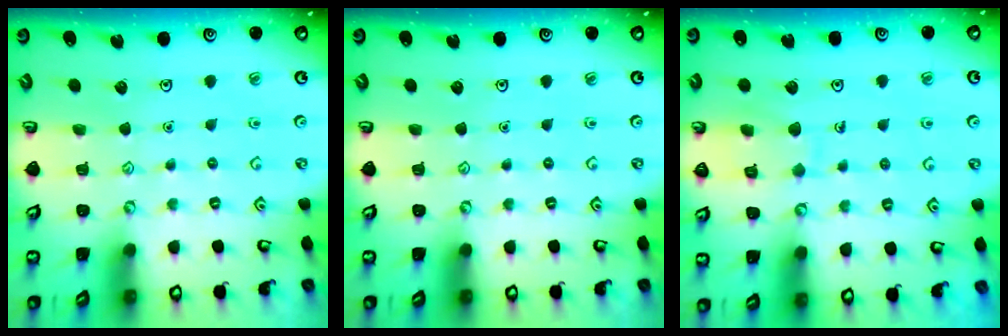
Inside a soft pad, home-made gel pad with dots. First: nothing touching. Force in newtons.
{"total": 0.0}
{"total": 7.8, "press": 7.8, "slide": 0.7}